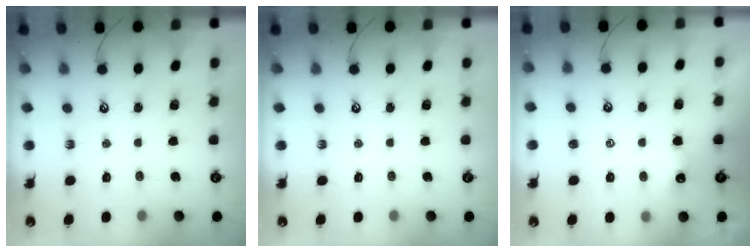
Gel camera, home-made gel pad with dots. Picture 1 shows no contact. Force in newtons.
{"total": 0.0}
{"total": 0.6, "press": 0.4, "slide": 0.4}